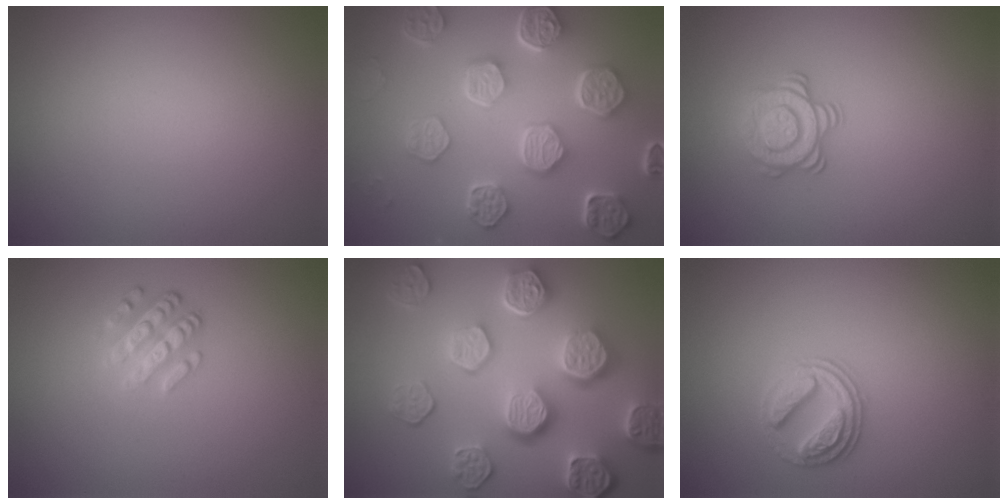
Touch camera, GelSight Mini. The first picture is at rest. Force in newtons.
{"total": 8.2, "press": 6.2, "slide": 5.4}
{"total": 3.0, "press": 2.7, "slide": 1.3}
{"total": 3.2, "press": 2.6, "slide": 1.8}
{"total": 8.4, "press": 6.1, "slide": 5.8}
{"total": 2.6, "press": 2.6, "slide": 0.5}